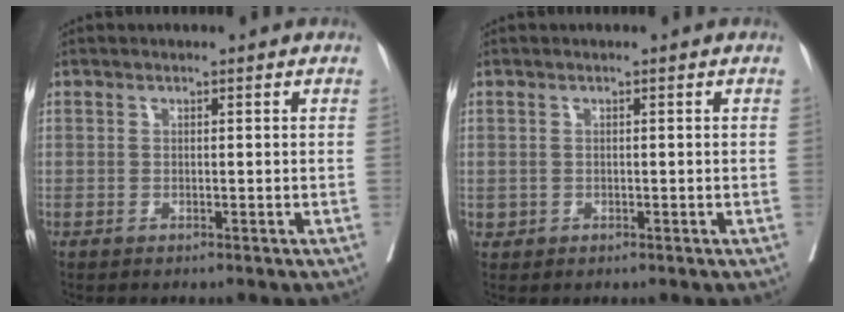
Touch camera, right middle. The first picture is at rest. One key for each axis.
{"total": 0.6, "fx": 0.0, "fy": 0.6, "fz": 0.1, "tx": 0.006, "ty": 0.004, "tz": 0.000}